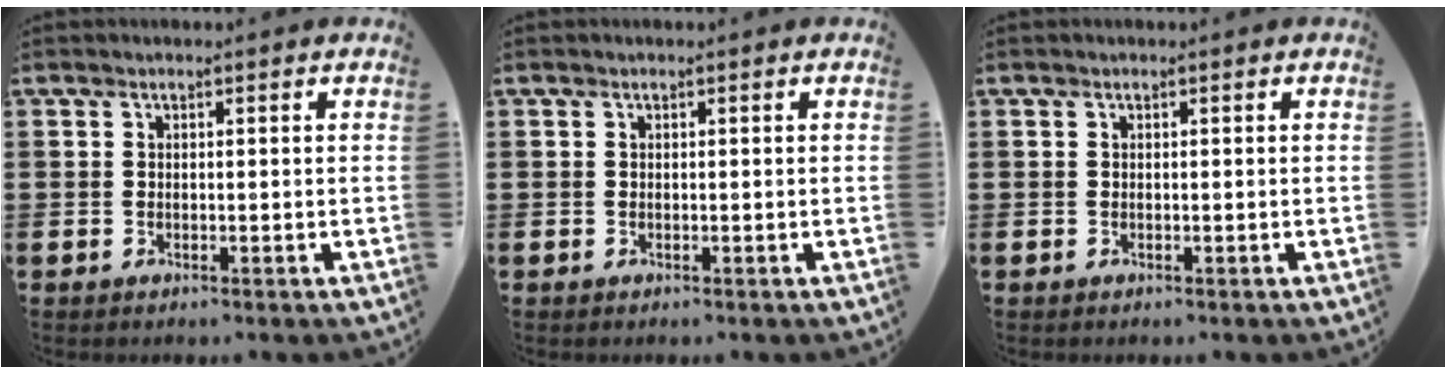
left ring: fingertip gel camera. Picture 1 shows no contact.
{"total": 0.0}
{"total": 0.0}